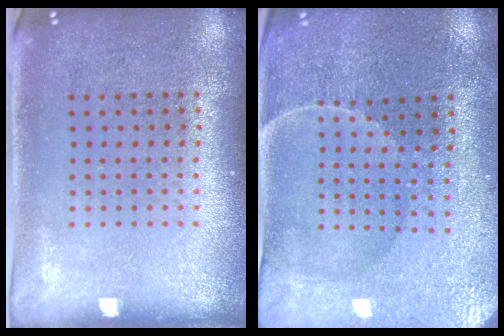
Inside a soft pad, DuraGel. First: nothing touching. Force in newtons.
{"total": 1.0, "press": 0.9, "slide": 0.3}